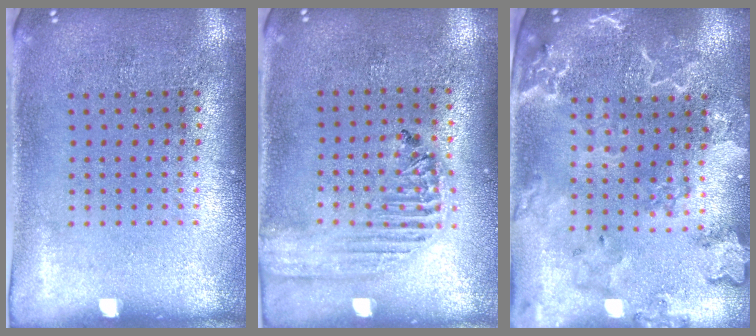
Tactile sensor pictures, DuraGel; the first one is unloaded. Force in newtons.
{"total": 1.8, "press": 1.7, "slide": 0.7}
{"total": 2.6, "press": 2.5, "slide": 0.9}